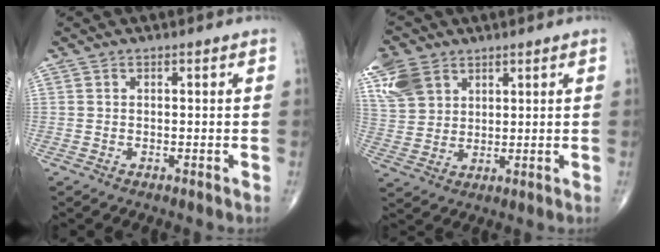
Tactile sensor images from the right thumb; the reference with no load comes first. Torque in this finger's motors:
{"motor_torque": [1.03, 1.40, 0.78, 0.75, 0.07]}